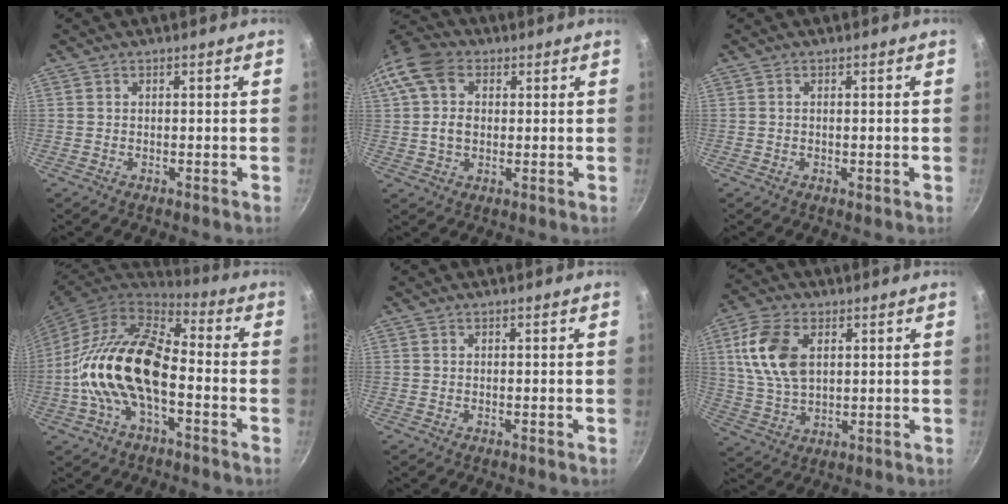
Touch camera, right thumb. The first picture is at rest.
{"total": 11.4, "force": [2.4, 8.5, 7.3], "torque": [-0.133, 0.016, 0.030]}
{"total": 0.8, "force": [-0.2, 0.3, 0.8], "torque": [-0.010, -0.001, -0.004]}
{"total": 18.2, "force": [-3.4, 9.6, 15.1], "torque": [-0.264, 0.040, -0.076]}
{"total": 0.0}
{"total": 12.2, "force": [3.3, 7.4, 9.1], "torque": [-0.167, -0.004, 0.066]}